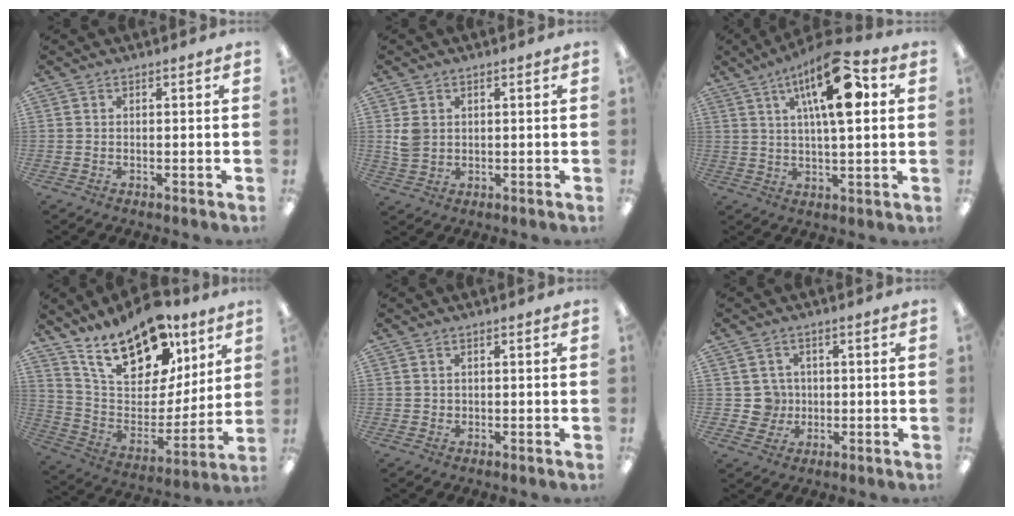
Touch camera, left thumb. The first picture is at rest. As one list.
[{"total": 4.1, "force": [0.8, 3.5, 2.0], "torque": [-0.035, 0.003, 0.015]}, {"total": 17.2, "force": [7.0, 5.9, 14.6], "torque": [-0.238, -0.016, 0.106]}, {"total": 20.5, "force": [14.5, 9.9, 10.6], "torque": [-0.193, -0.085, 0.262]}, {"total": 1.2, "force": [0.2, 1.1, 0.3], "torque": [-0.007, 0.006, 0.001]}, {"total": 5.3, "force": [0.1, 5.3, 0.7], "torque": [-0.012, 0.006, 0.005]}]